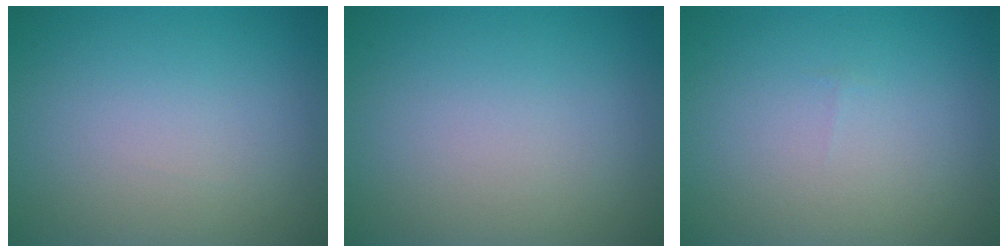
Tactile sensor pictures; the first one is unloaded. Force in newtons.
{"total": 0.0}
{"total": 0.0}